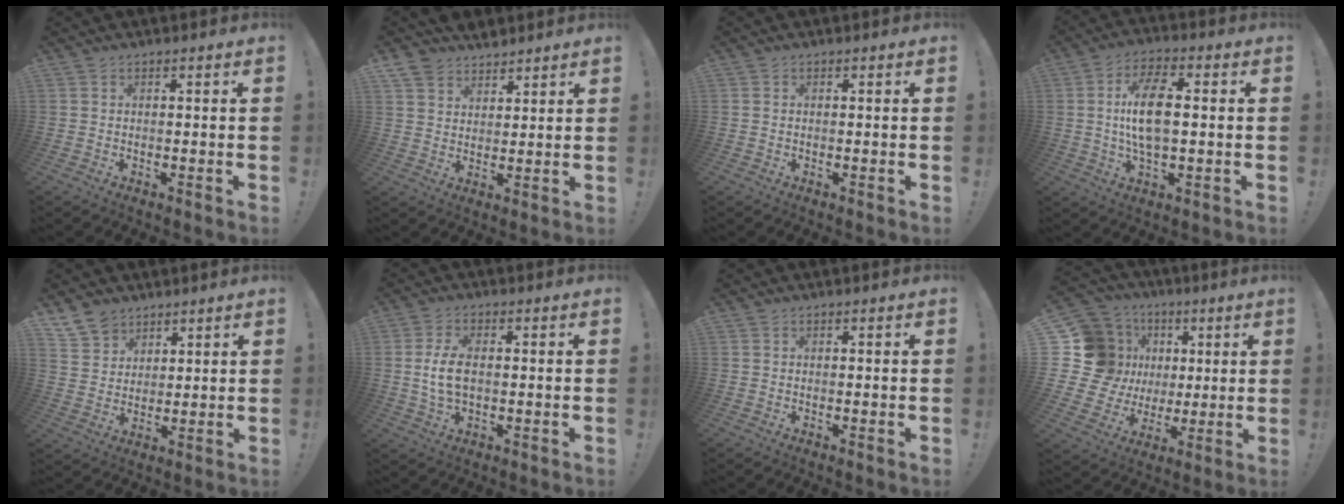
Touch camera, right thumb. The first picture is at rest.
{"total": 6.3, "force": [5.3, 3.4, 0.4], "torque": [-0.015, -0.036, 0.106]}
{"total": 0.0}
{"total": 12.0, "force": [0.8, 5.4, 10.8], "torque": [-0.191, -0.004, 0.009]}
{"total": 7.7, "force": [5.9, 4.9, 1.2], "torque": [-0.027, -0.039, 0.118]}
{"total": 7.2, "force": [0.1, 3.9, 6.1], "torque": [-0.122, -0.003, -0.002]}
{"total": 0.0}
{"total": 19.4, "force": [3.4, 17.1, 8.4], "torque": [-0.160, -0.012, 0.103]}